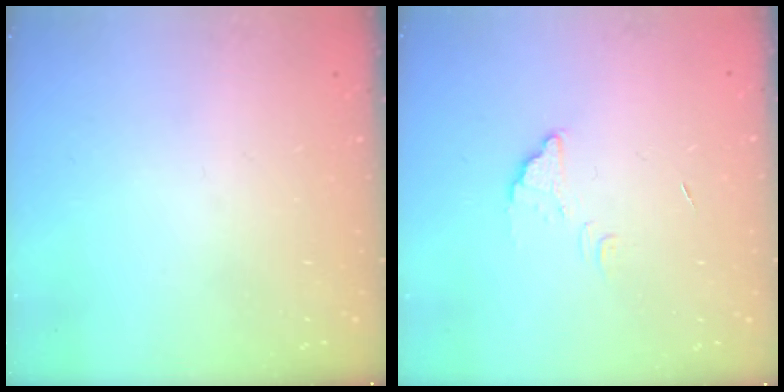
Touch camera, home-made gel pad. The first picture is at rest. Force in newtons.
{"total": 3.8, "press": 3.8, "slide": 0.3}